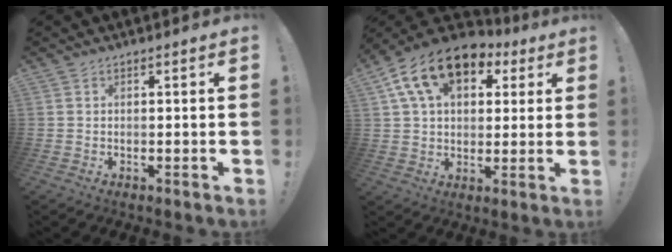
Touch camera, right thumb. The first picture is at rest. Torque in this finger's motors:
{"motor_torque": [1.71, 3.31, 0.22, 0.22, 0.16]}